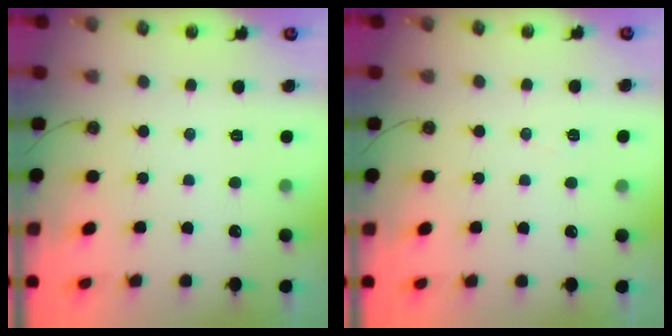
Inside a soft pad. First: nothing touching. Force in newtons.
{"total": 6.2, "press": 4.4, "slide": 4.4}